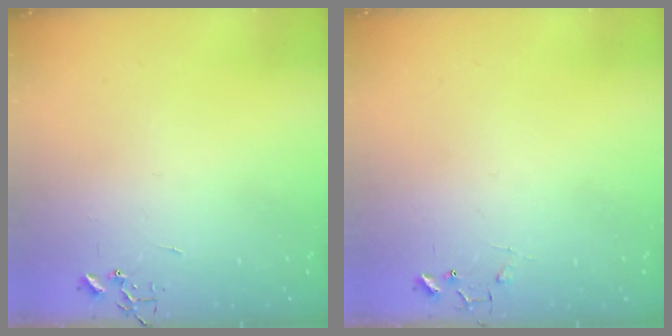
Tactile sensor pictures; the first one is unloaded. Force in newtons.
{"total": 5.7, "press": 5.7, "slide": 0.2}